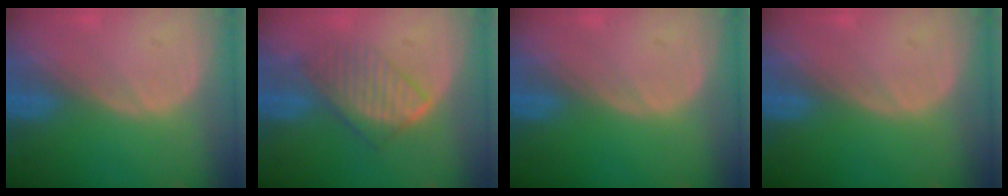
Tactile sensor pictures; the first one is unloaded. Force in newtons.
{"total": 6.7, "press": 6.4, "slide": 1.8}
{"total": 0.0}
{"total": 0.0}